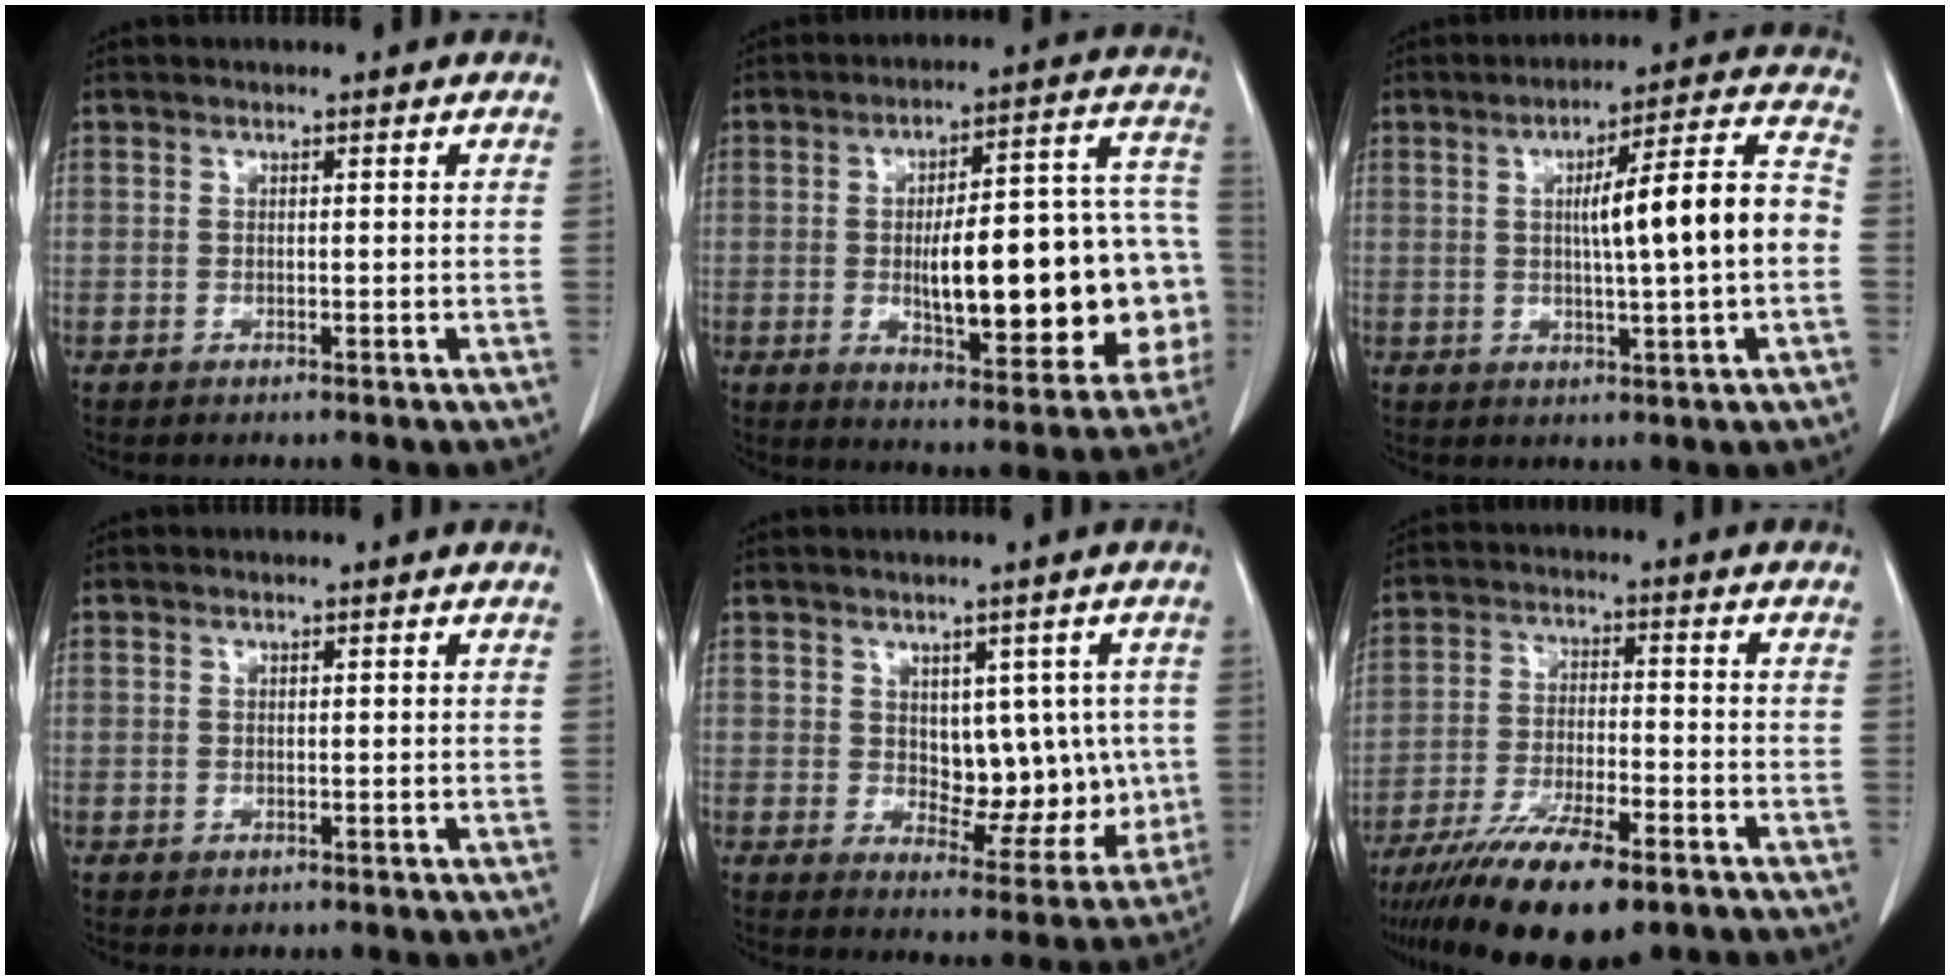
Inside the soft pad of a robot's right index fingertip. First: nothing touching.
{"total": 23.4, "force": [-2.9, 6.4, 22.4], "torque": [-0.243, 0.041, -0.018]}
{"total": 12.2, "force": [-0.2, 0.5, 12.2], "torque": [-0.180, 0.023, -0.004]}
{"total": 0.0}
{"total": 9.1, "force": [1.0, 5.5, 7.1], "torque": [-0.068, 0.012, 0.034]}
{"total": 15.1, "force": [-10.7, 3.4, 10.1], "torque": [-0.181, -0.033, -0.181]}